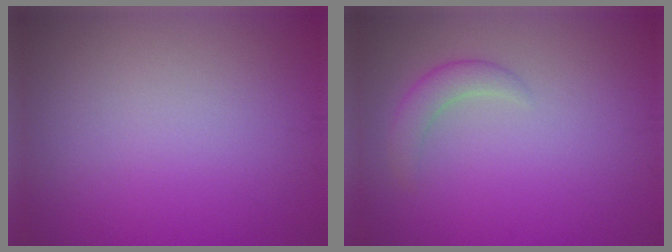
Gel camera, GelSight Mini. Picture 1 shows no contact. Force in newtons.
{"total": 2.0, "press": 2.0, "slide": 0.2}